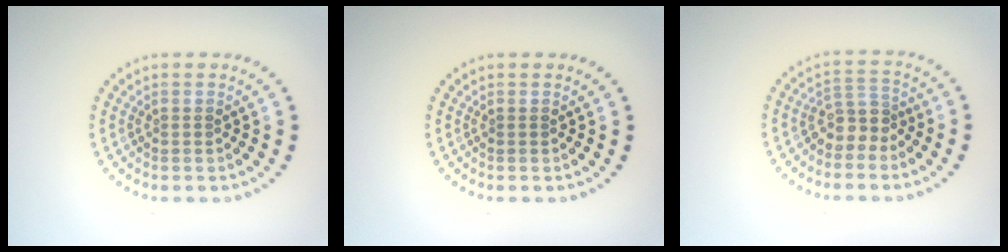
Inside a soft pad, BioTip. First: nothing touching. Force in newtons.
{"total": 0.0}
{"total": 2.6, "press": 2.0, "slide": 1.6}